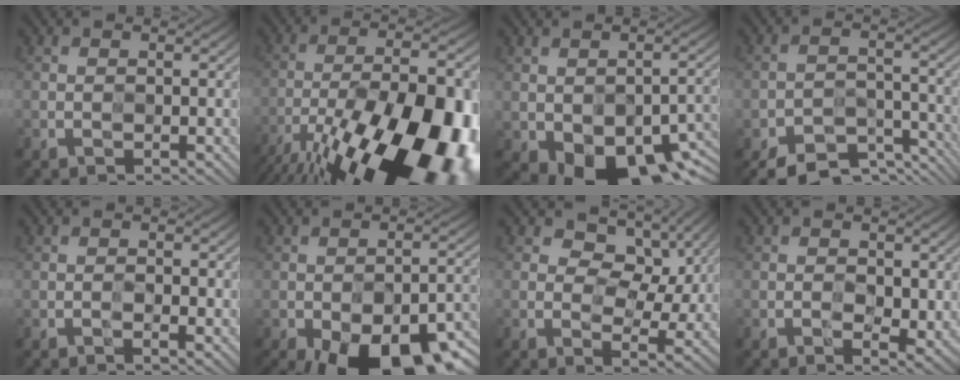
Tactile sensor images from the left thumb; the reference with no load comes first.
{"total": 21.8, "force": [-13.5, 7.8, 15.2], "torque": [-0.216, -0.040, -0.197]}
{"total": 11.6, "force": [-5.9, 6.3, 7.8], "torque": [-0.116, -0.036, -0.078]}
{"total": 9.0, "force": [-7.8, 3.0, 3.4], "torque": [-0.062, -0.009, -0.119]}
{"total": 1.0, "force": [-0.4, 0.0, 0.9], "torque": [-0.018, -0.003, -0.008]}
{"total": 18.7, "force": [-12.9, 8.2, 10.8], "torque": [-0.144, -0.040, -0.165]}
{"total": 7.2, "force": [3.6, 4.1, 4.7], "torque": [-0.077, 0.000, 0.052]}
{"total": 2.9, "force": [-0.1, 1.4, 2.5], "torque": [-0.042, -0.006, -0.001]}